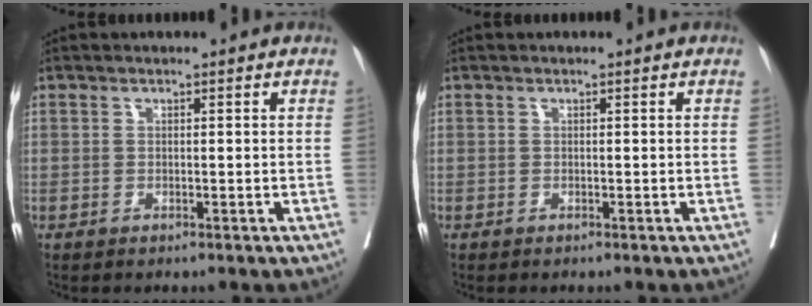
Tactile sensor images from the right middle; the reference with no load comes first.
{"total": 0.0}